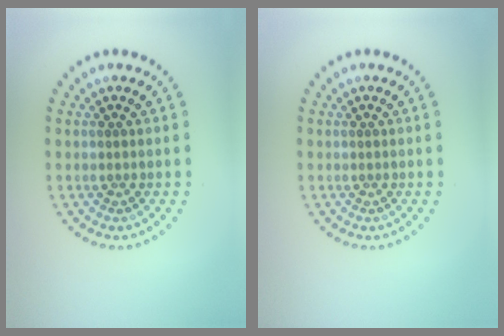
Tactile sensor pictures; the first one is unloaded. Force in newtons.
{"total": 0.0}